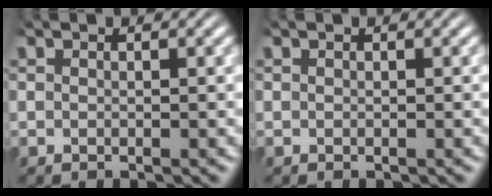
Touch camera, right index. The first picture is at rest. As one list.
[{"total": 0.0}]